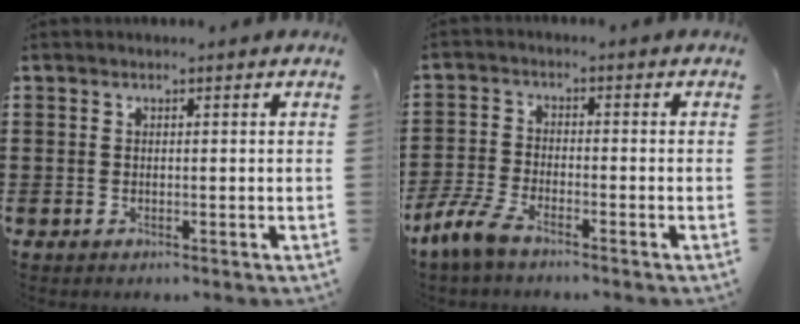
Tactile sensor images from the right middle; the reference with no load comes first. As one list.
[{"total": 5.7, "force": [-4.4, 1.3, 3.3], "torque": [-0.094, -0.010, -0.094]}]